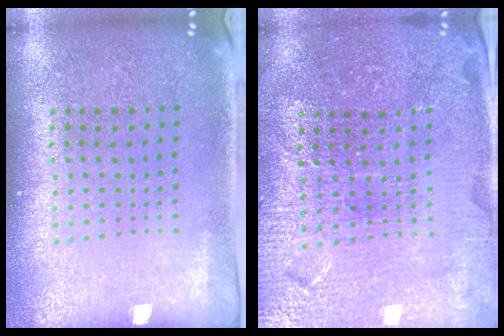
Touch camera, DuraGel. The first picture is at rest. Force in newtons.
{"total": 4.1, "press": 3.9, "slide": 1.2}